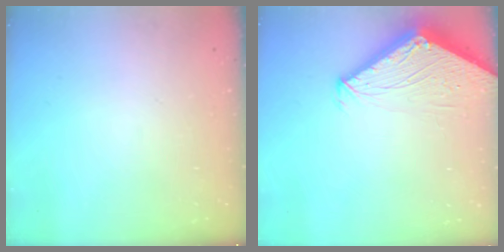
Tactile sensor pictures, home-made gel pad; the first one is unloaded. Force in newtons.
{"total": 3.5, "press": 3.5, "slide": 0.3}